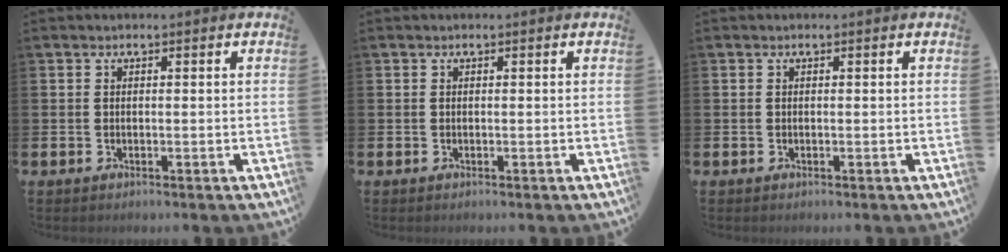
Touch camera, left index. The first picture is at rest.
{"total": 0.0}
{"total": 0.0}